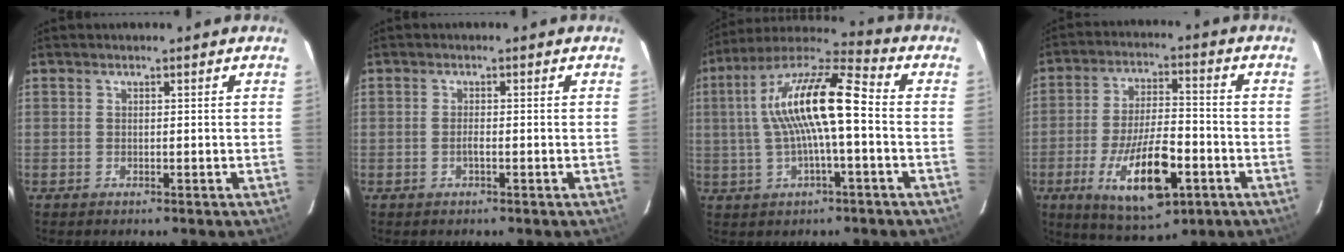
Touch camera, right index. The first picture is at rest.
{"total": 1.0, "force": [-0.5, 0.3, 0.9], "torque": [-0.018, 0.003, -0.010]}
{"total": 15.3, "force": [0.3, 3.1, 14.9], "torque": [-0.279, 0.023, -0.001]}
{"total": 16.0, "force": [-6.4, 6.0, 13.4], "torque": [-0.261, -0.017, -0.099]}